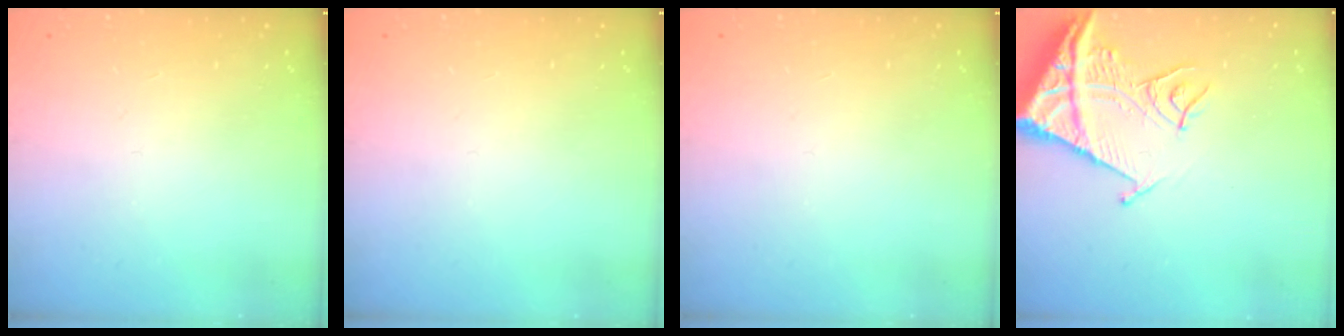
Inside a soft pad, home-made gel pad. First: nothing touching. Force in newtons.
{"total": 0.0}
{"total": 0.0}
{"total": 14.1, "press": 14.0, "slide": 1.6}